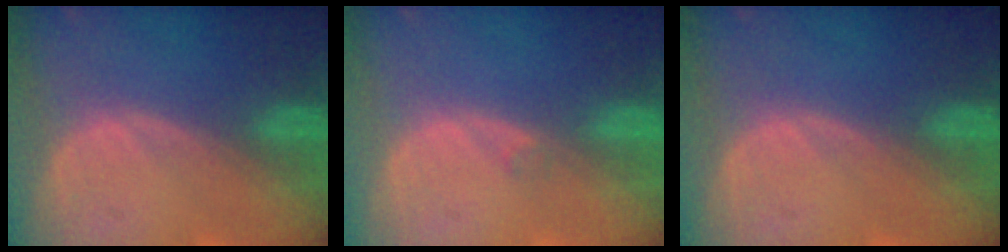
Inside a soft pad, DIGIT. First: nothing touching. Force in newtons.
{"total": 0.5, "press": 0.5, "slide": 0.1}
{"total": 0.0}